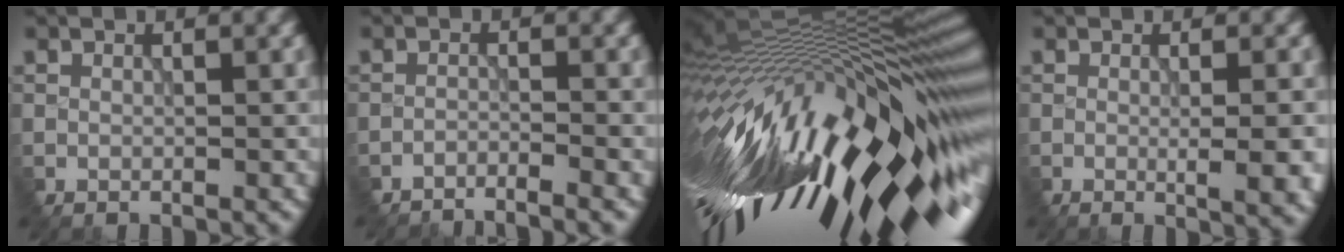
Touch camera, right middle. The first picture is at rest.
{"total": 3.6, "force": [-3.5, 0.0, 0.8], "torque": [-0.018, 0.003, -0.065]}
{"total": 17.5, "force": [-3.9, 4.6, 16.4], "torque": [-0.295, 0.002, -0.078]}
{"total": 6.0, "force": [-1.0, 2.1, 5.5], "torque": [-0.056, 0.003, -0.005]}